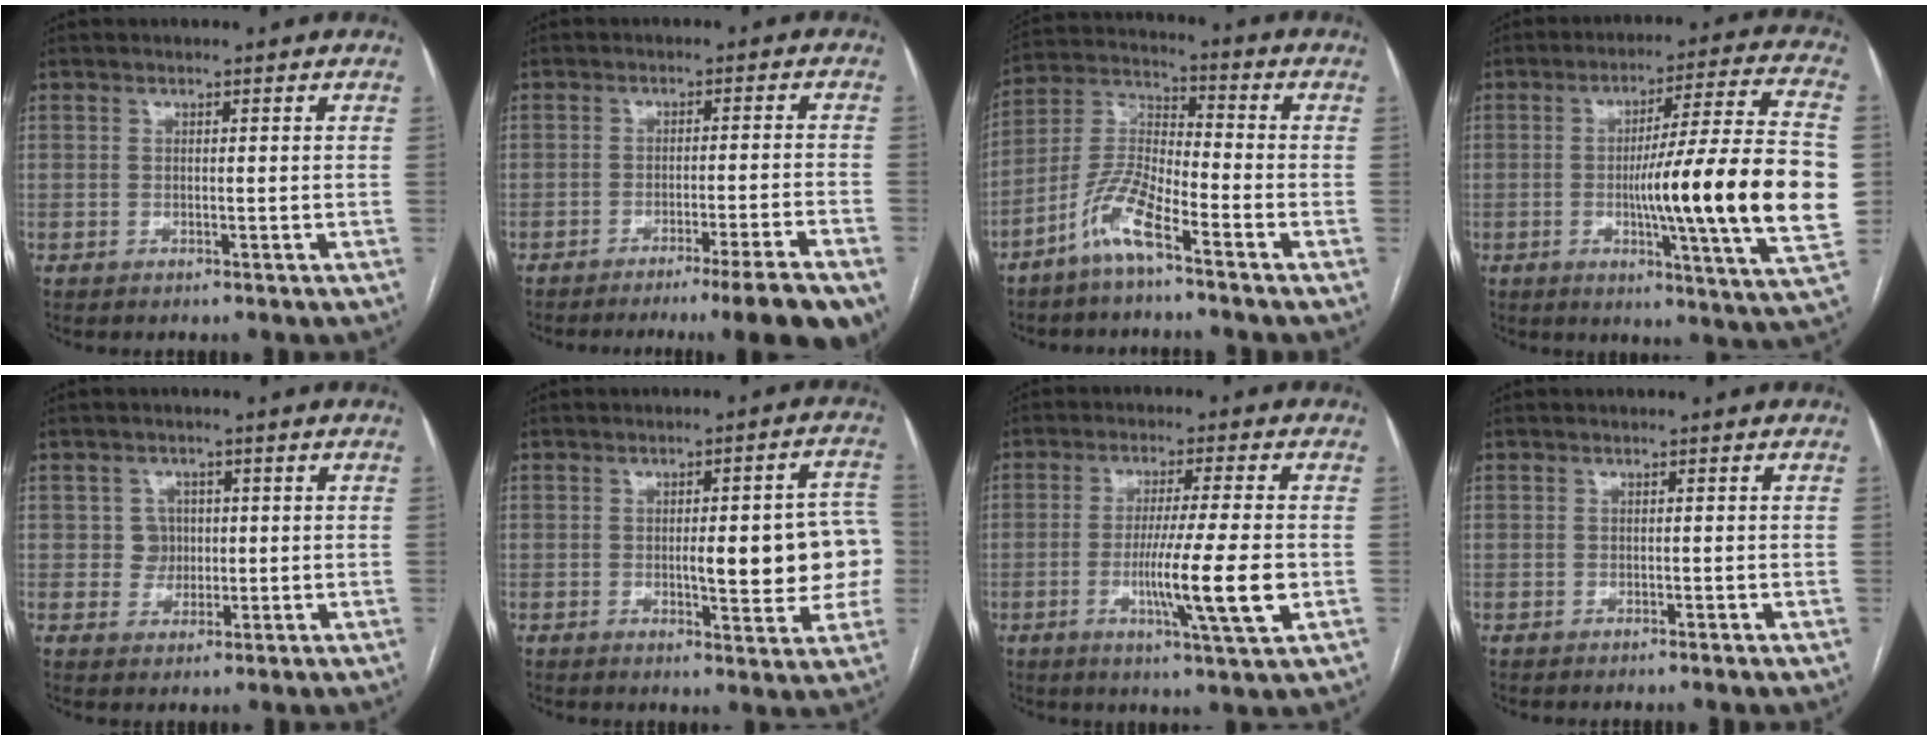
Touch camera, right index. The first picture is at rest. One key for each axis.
{"total": 9.7, "fx": -6.6, "fy": -0.5, "fz": 7.1, "tx": -0.067, "ty": -0.011, "tz": -0.093}
{"total": 8.5, "fx": -5.6, "fy": 1.2, "fz": 6.3, "tx": -0.140, "ty": -0.002, "tz": -0.121}
{"total": 22.2, "fx": -2.1, "fy": -0.5, "fz": 22.1, "tx": -0.277, "ty": 0.000, "tz": -0.034}
{"total": 3.1, "fx": 0.3, "fy": 3.0, "fz": 0.5, "tx": 0.001, "ty": 0.008, "tz": 0.007}
{"total": 12.1, "fx": -0.7, "fy": 2.9, "fz": 11.7, "tx": -0.138, "ty": 0.019, "tz": -0.004}
{"total": 10.8, "fx": -2.4, "fy": -0.8, "fz": 10.5, "tx": -0.178, "ty": -0.024, "tz": -0.044}
{"total": 0.0}